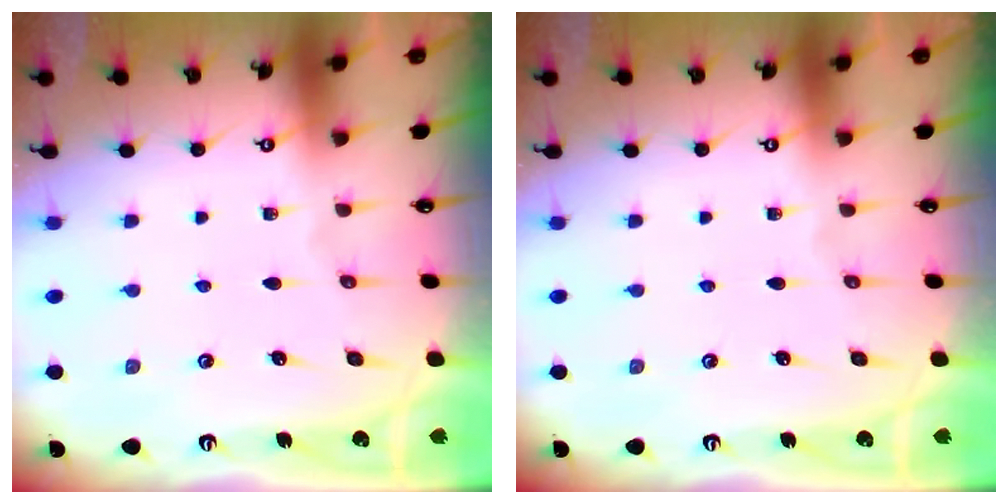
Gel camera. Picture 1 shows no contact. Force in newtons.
{"total": 0.0}